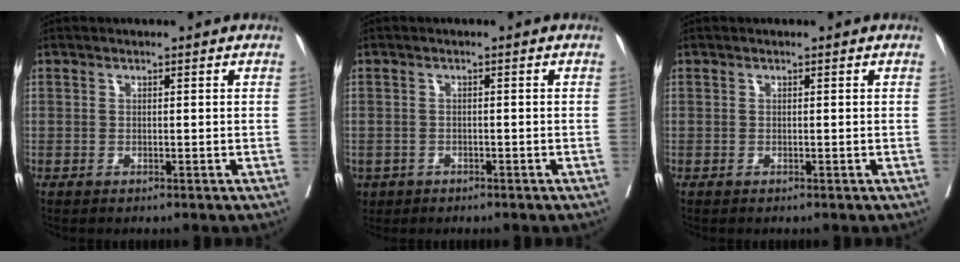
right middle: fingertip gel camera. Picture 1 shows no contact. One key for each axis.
{"total": 3.6, "fx": -2.2, "fy": 2.7, "fz": 0.7, "tx": -0.016, "ty": 0.001, "tz": -0.035}
{"total": 0.0}